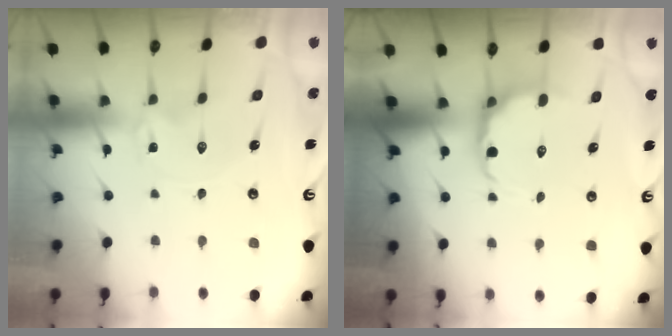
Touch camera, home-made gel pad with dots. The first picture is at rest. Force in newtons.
{"total": 6.9, "press": 6.5, "slide": 2.5}